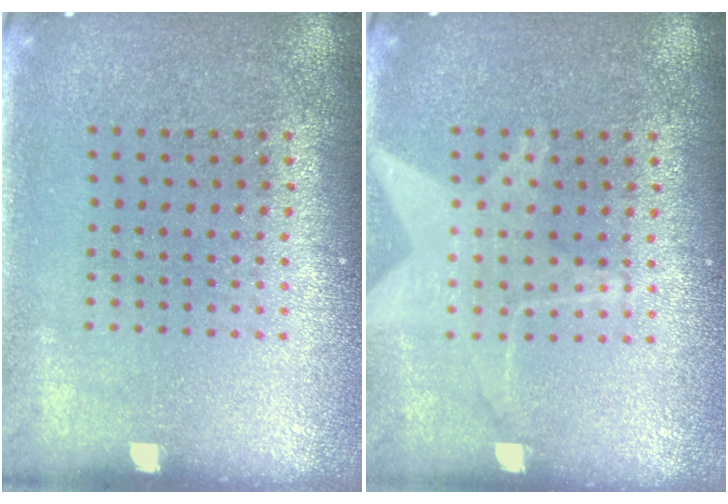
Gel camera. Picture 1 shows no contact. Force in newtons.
{"total": 2.4, "press": 2.4, "slide": 0.3}